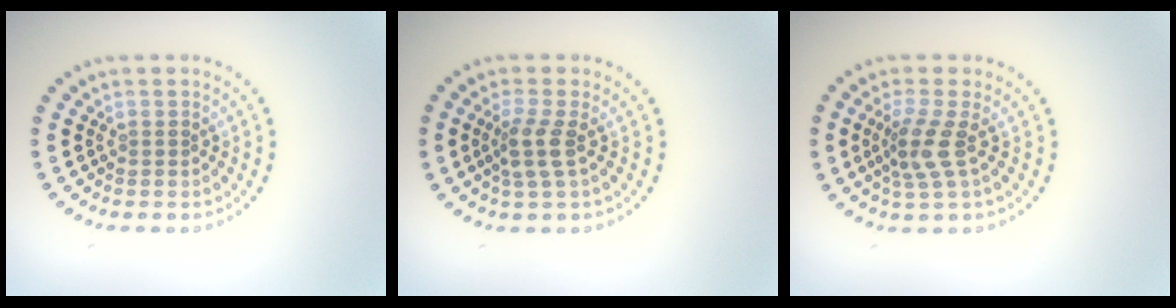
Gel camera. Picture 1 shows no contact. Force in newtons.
{"total": 2.4, "press": 1.8, "slide": 1.5}
{"total": 2.9, "press": 2.2, "slide": 1.9}